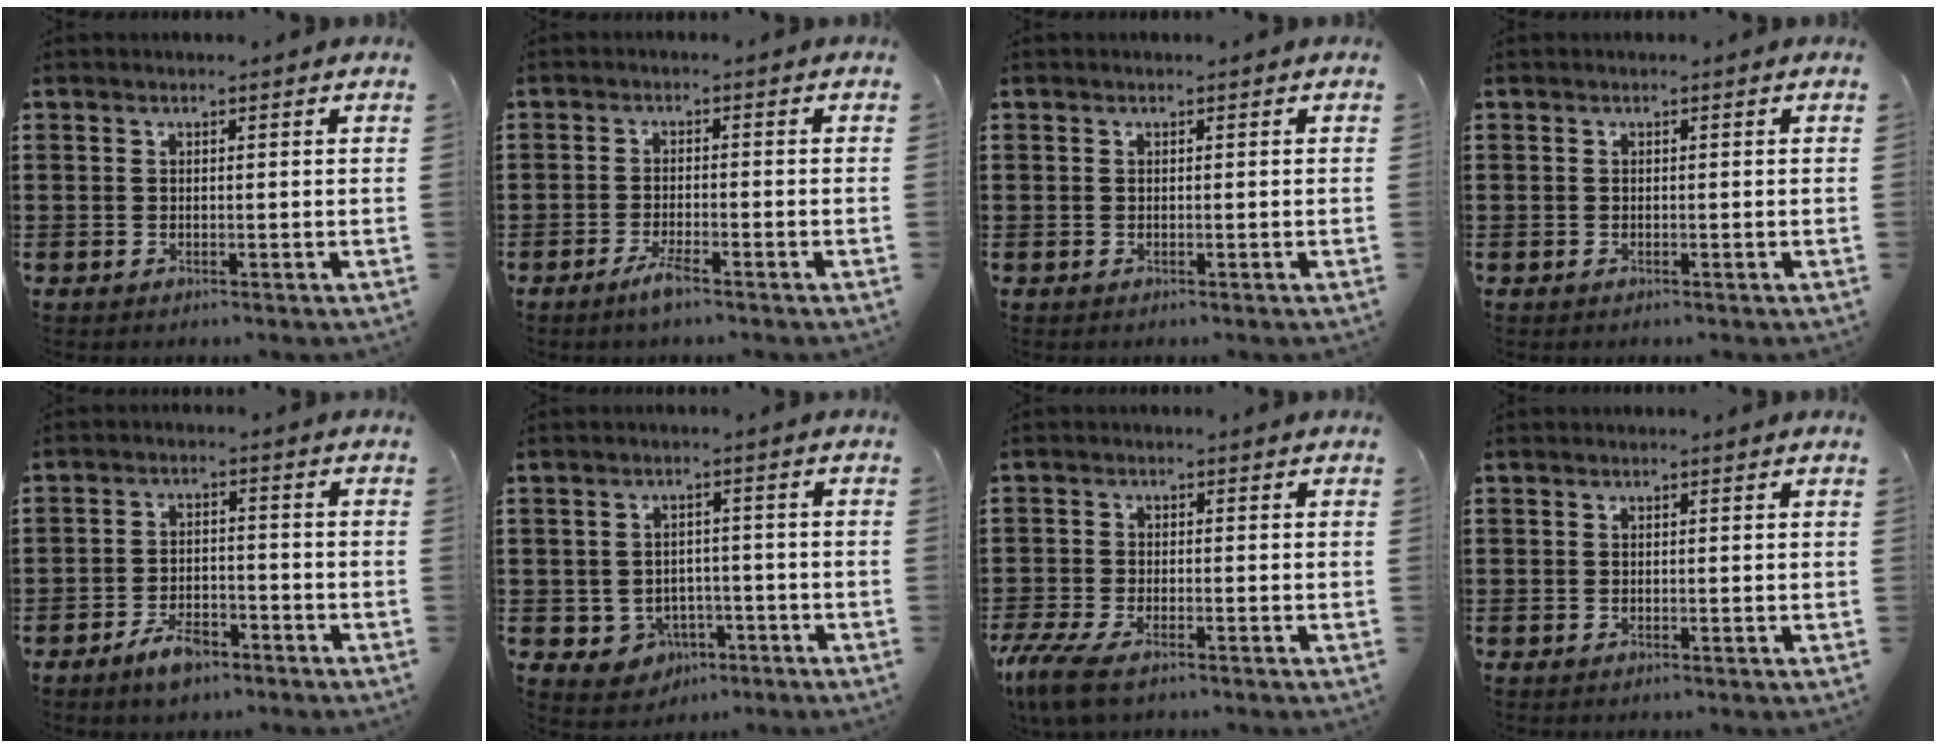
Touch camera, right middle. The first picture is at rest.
{"total": 2.8, "force": [-1.9, 0.3, 2.1], "torque": [-0.049, -0.002, -0.039]}
{"total": 0.0}
{"total": 0.0}
{"total": 4.7, "force": [-3.3, 2.0, 2.6], "torque": [-0.054, 0.007, -0.066]}
{"total": 3.2, "force": [-1.7, 2.7, 0.7], "torque": [-0.024, 0.006, -0.036]}
{"total": 4.7, "force": [-3.4, 1.2, 2.9], "torque": [-0.084, -0.011, -0.075]}
{"total": 0.0}